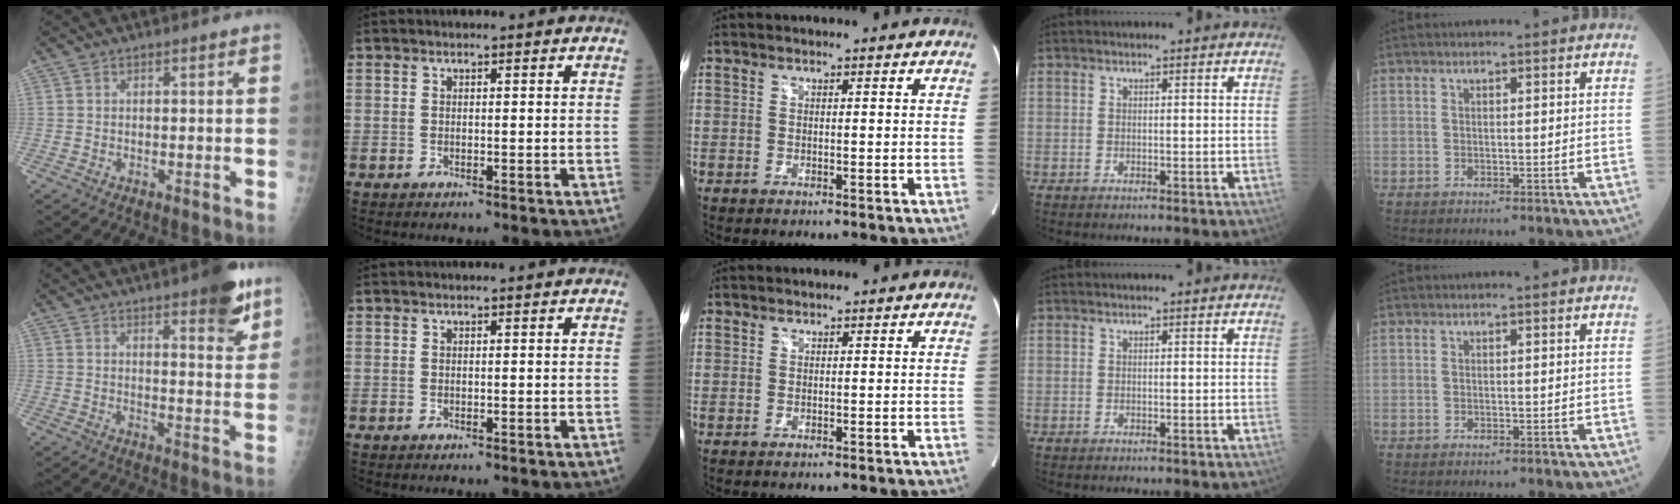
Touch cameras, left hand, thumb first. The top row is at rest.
{"thumb": {"total": 9.9, "force": [6.0, 2.8, 7.4], "torque": [-0.073, -0.030, 0.075]}, "middle": {"total": 0.9, "force": [0.7, 0.5, 0.0], "torque": [0.002, 0.001, 0.009]}}